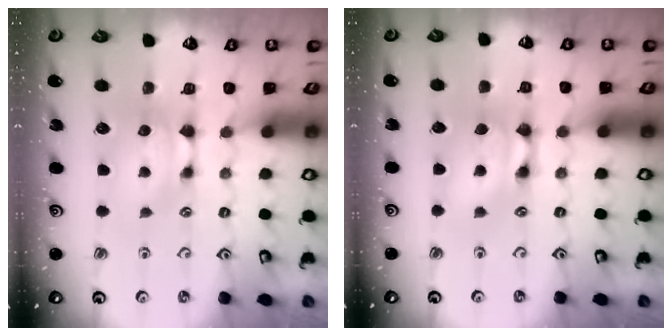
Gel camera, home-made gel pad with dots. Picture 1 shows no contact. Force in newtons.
{"total": 2.5, "press": 2.5, "slide": 0.2}